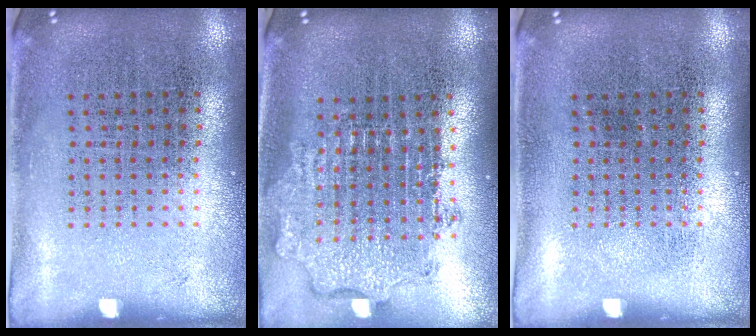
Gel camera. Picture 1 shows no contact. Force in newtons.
{"total": 1.9, "press": 1.4, "slide": 1.2}
{"total": 0.0}